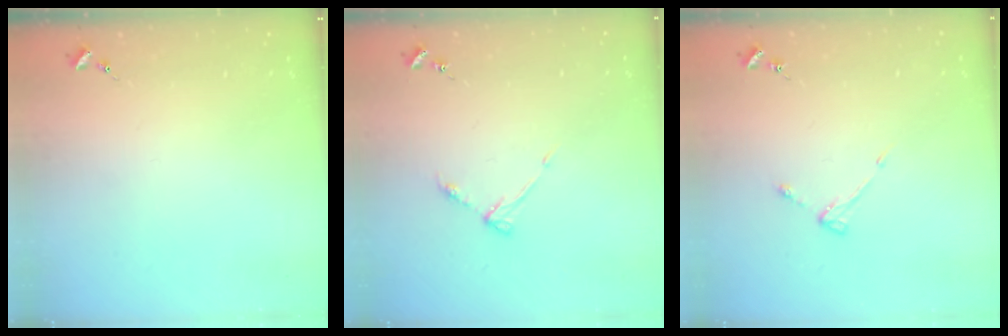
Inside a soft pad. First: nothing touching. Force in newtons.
{"total": 4.6, "press": 4.6, "slide": 0.6}
{"total": 3.2, "press": 3.1, "slide": 0.5}